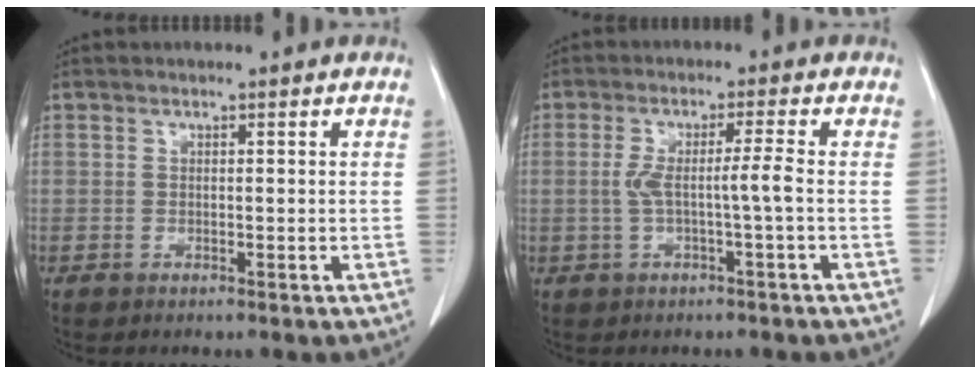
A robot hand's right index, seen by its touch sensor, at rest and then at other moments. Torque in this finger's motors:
{"motor_torque": [0.86, -0.28, 0.43, 0.13]}